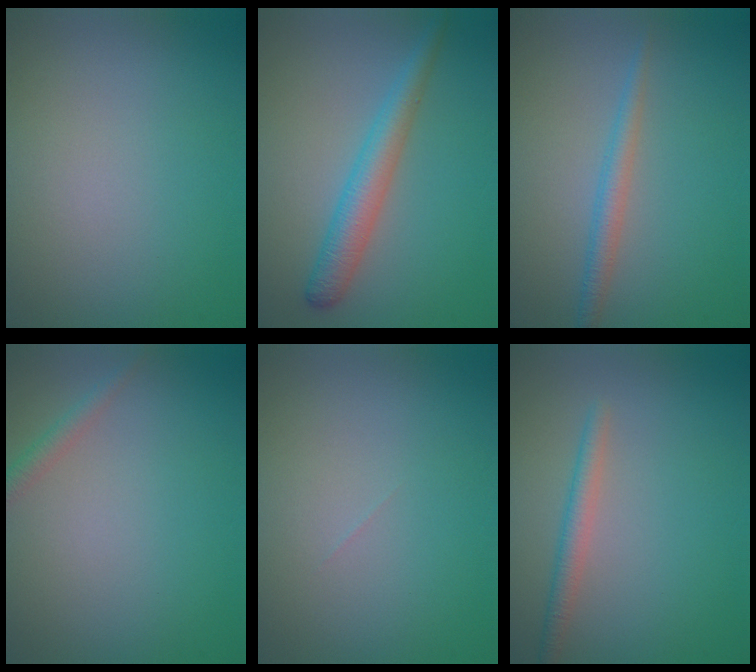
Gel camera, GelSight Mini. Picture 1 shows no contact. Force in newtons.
{"total": 3.3, "press": 3.3, "slide": 0.1}
{"total": 1.8, "press": 1.8, "slide": 0.1}
{"total": 1.2, "press": 1.2, "slide": 0.1}
{"total": 0.0}
{"total": 1.9, "press": 1.9, "slide": 0.0}